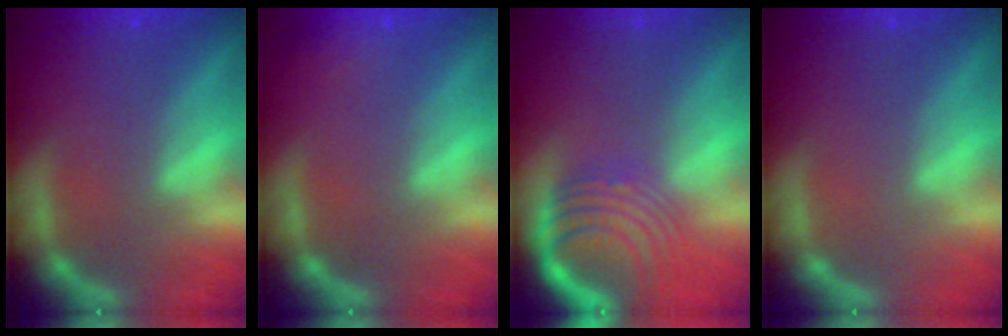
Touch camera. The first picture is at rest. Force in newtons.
{"total": 1.9}
{"total": 8.5}
{"total": 0.0}